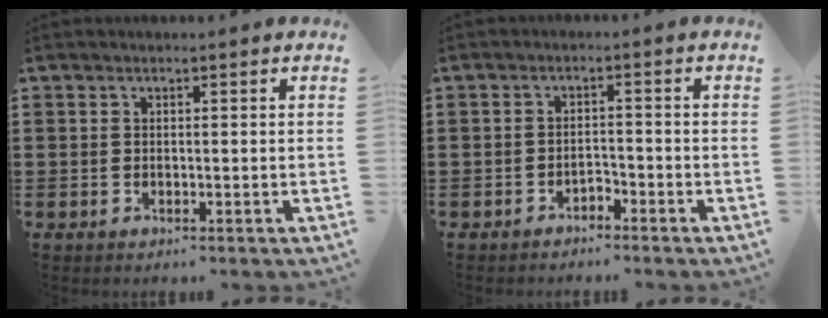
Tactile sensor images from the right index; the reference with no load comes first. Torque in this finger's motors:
{"motor_torque": [0.45, 0.37, 0.02, -0.01]}